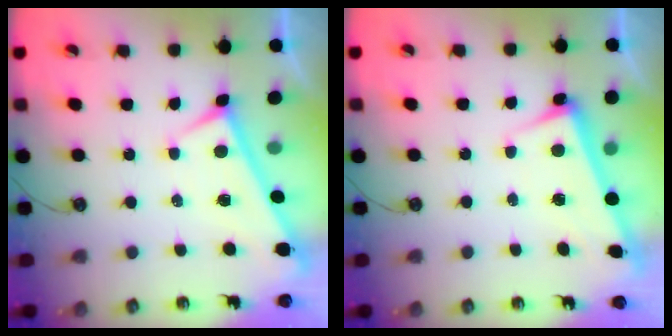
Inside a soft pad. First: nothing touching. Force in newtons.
{"total": 2.8, "press": 2.7, "slide": 0.7}